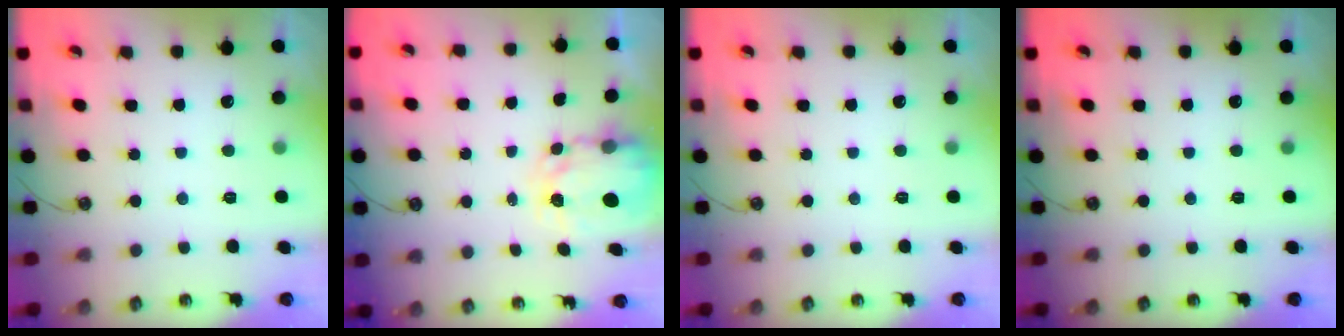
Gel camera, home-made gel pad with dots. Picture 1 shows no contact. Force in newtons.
{"total": 4.0, "press": 4.0, "slide": 0.1}
{"total": 0.0}
{"total": 0.0}